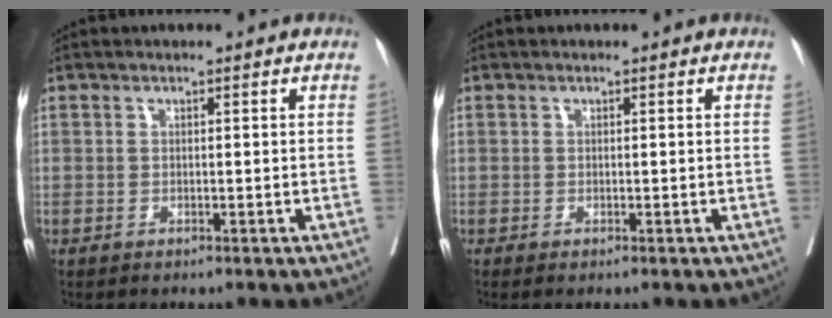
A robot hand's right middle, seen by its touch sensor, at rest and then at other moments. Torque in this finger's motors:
{"motor_torque": [0.83, -1.31, -0.02, 0.00]}